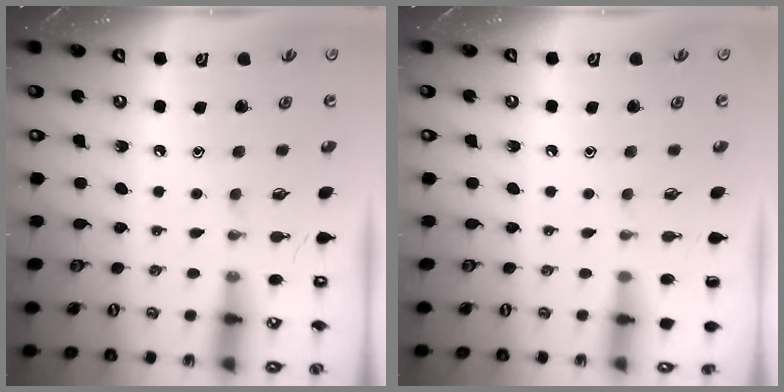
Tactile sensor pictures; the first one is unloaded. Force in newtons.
{"total": 0.0}